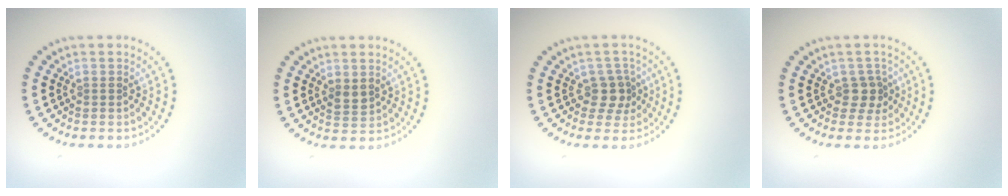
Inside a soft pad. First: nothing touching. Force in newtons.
{"total": 1.1, "press": 1.1, "slide": 0.3}
{"total": 2.3, "press": 1.8, "slide": 1.3}
{"total": 1.9, "press": 1.5, "slide": 1.1}